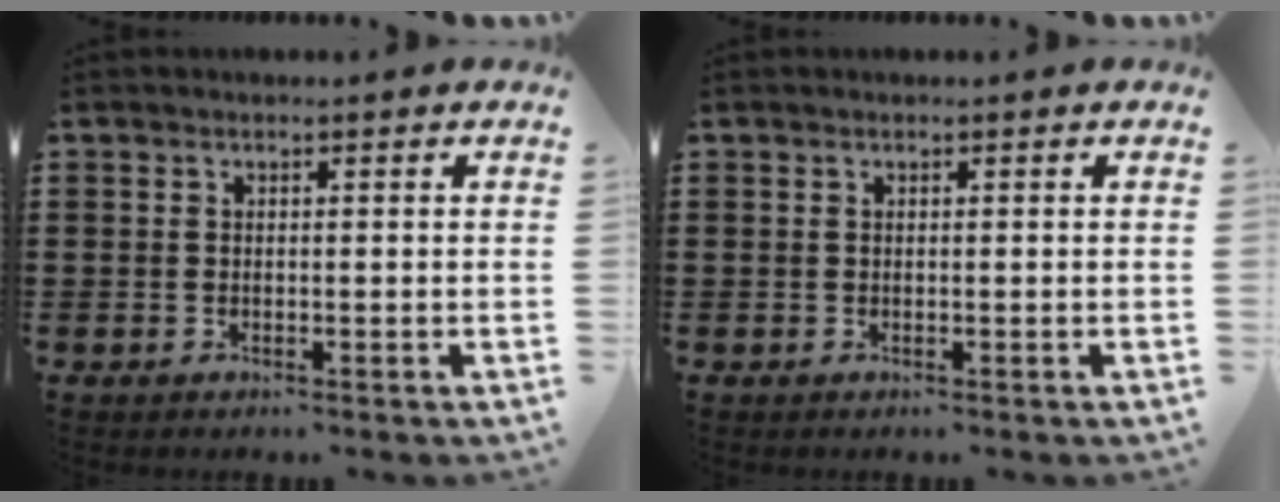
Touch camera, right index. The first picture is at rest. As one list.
[{"total": 0.0}]